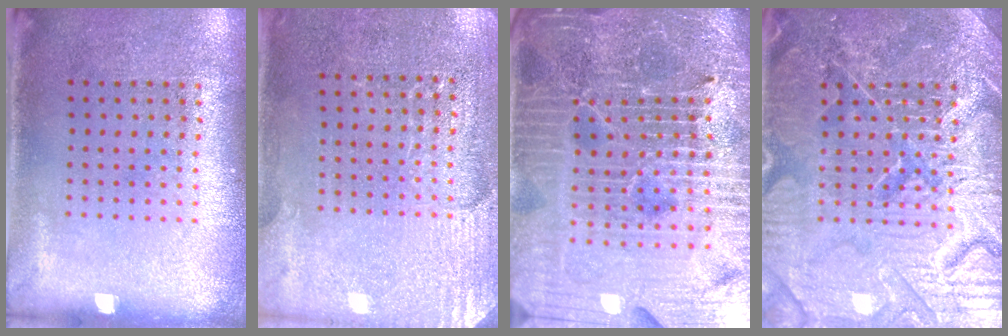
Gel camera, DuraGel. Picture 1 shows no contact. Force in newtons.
{"total": 2.9, "press": 2.8, "slide": 0.8}
{"total": 7.0, "press": 6.2, "slide": 3.4}
{"total": 7.2, "press": 7.2, "slide": 0.9}